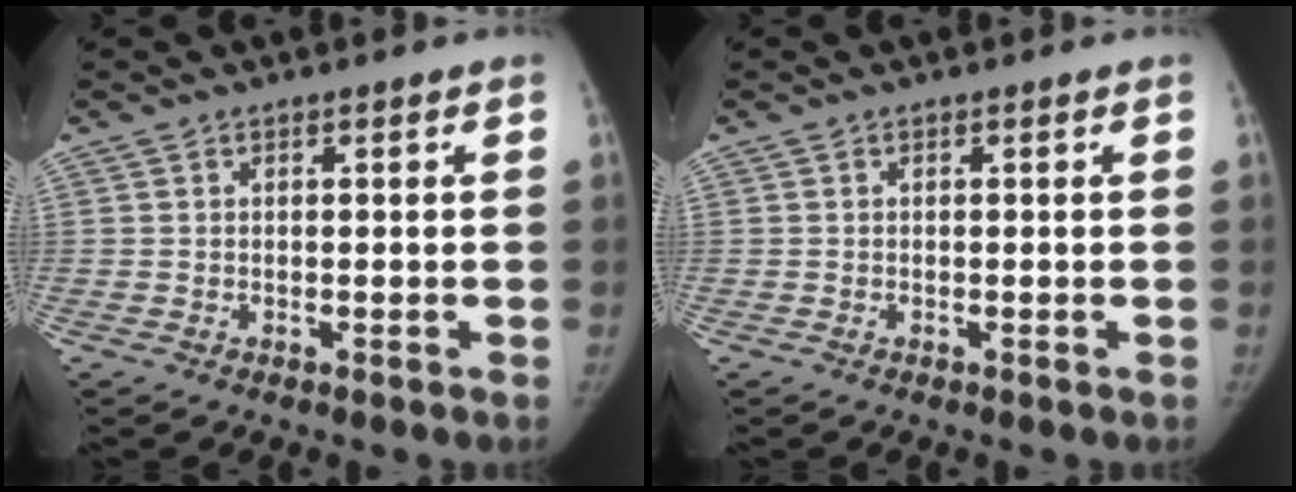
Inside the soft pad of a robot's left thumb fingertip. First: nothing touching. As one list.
[{"total": 0.0}]